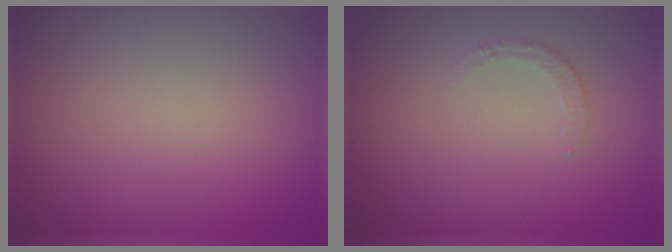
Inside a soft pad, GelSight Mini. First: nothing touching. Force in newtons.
{"total": 1.3, "press": 1.2, "slide": 0.2}